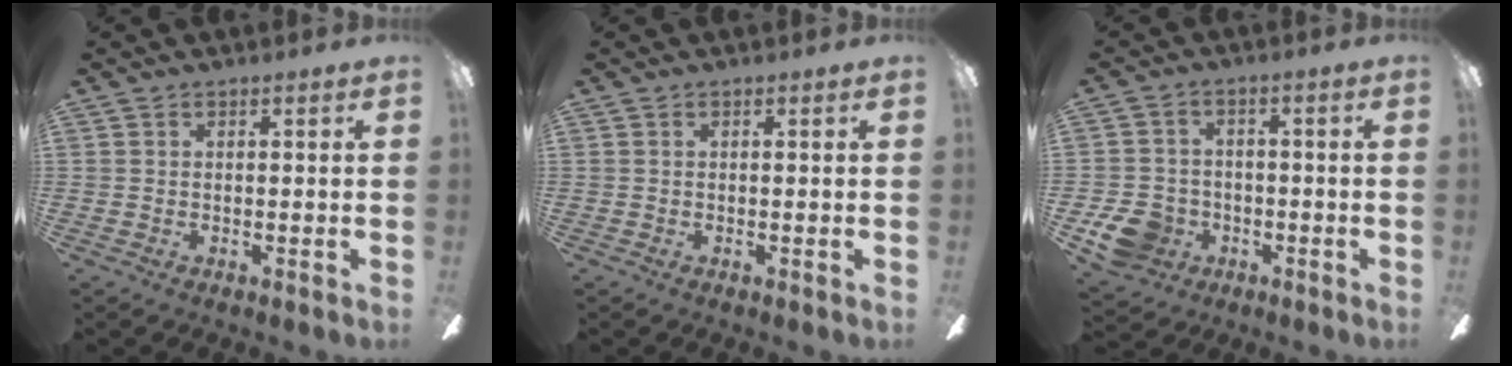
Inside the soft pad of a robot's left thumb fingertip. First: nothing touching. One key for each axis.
{"total": 0.0}
{"total": 8.6, "fx": -3.9, "fy": 6.9, "fz": 3.3, "tx": -0.074, "ty": 0.030, "tz": -0.071}